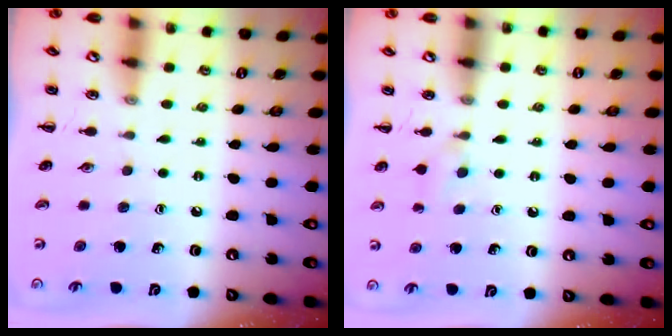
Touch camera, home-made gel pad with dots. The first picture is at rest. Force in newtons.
{"total": 5.4, "press": 5.1, "slide": 1.7}